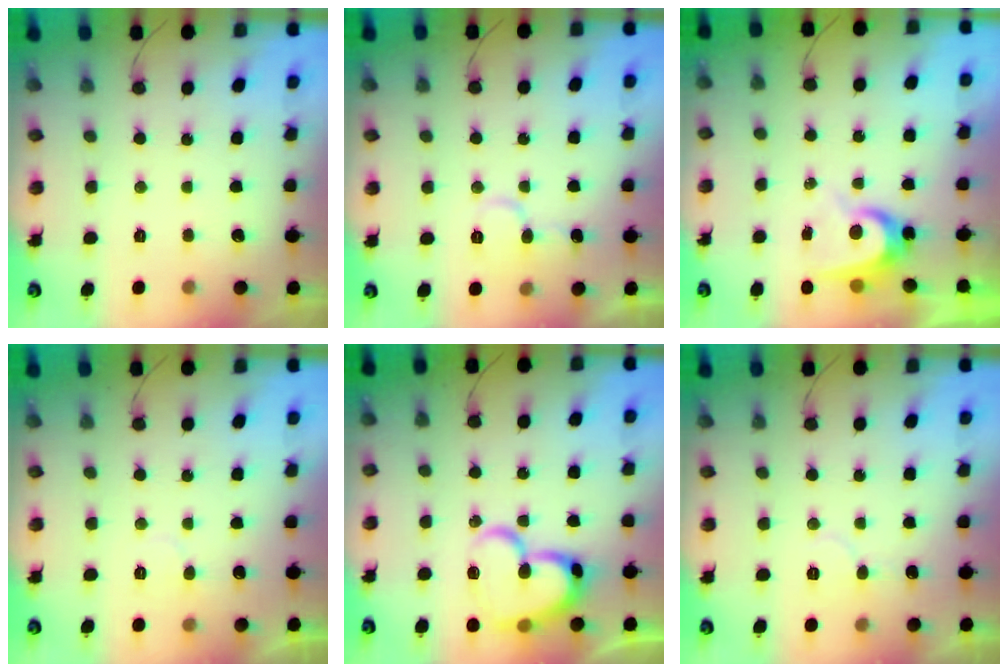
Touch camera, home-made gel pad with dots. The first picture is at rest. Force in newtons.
{"total": 8.5, "press": 8.5, "slide": 0.7}
{"total": 7.3, "press": 7.2, "slide": 0.3}
{"total": 5.2, "press": 5.2, "slide": 0.3}
{"total": 18.9, "press": 18.8, "slide": 1.9}
{"total": 6.1, "press": 6.1, "slide": 0.6}